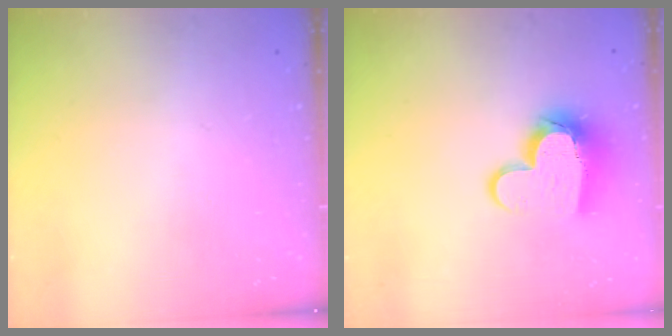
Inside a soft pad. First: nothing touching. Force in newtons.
{"total": 12.0, "press": 12.0, "slide": 1.1}